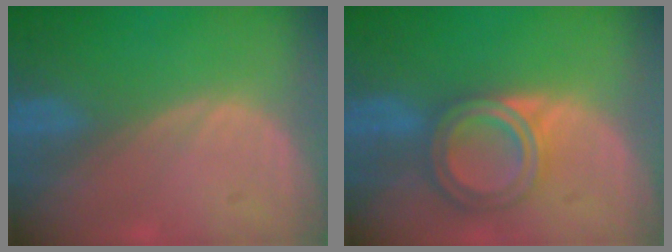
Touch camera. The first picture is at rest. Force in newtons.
{"total": 6.8, "press": 6.0, "slide": 3.2}